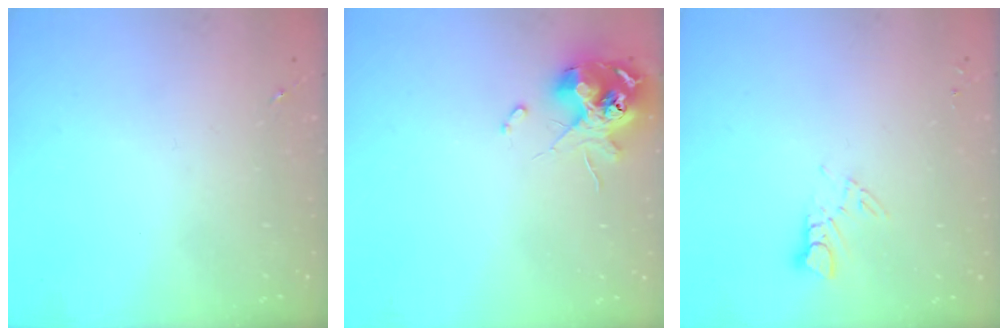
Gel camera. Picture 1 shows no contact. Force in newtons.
{"total": 12.0, "press": 11.8, "slide": 1.6}
{"total": 3.8, "press": 3.8, "slide": 0.3}